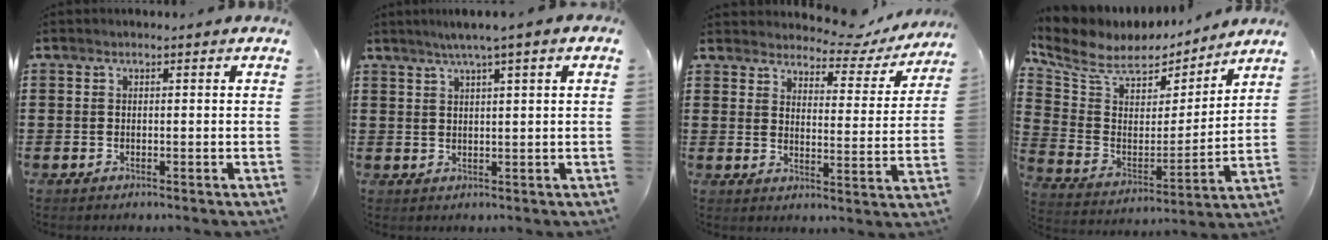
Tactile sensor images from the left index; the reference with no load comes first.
{"total": 2.9, "force": [1.6, -0.2, 2.4], "torque": [-0.049, 0.001, 0.026]}
{"total": 4.8, "force": [4.5, 1.1, 1.2], "torque": [-0.034, -0.032, 0.072]}
{"total": 8.5, "force": [6.9, 3.9, 3.0], "torque": [-0.098, -0.042, 0.122]}